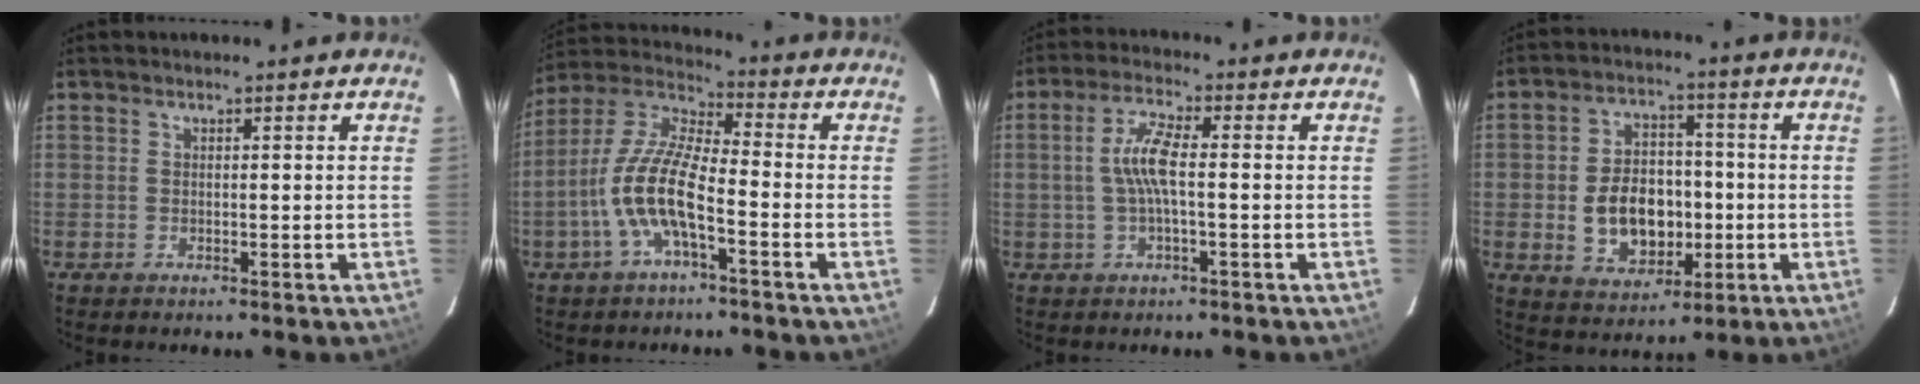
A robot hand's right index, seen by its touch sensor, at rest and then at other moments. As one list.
[{"total": 11.8, "force": [-4.4, 3.1, 10.5], "torque": [-0.226, 0.004, -0.089]}, {"total": 5.9, "force": [-0.3, 1.0, 5.8], "torque": [-0.117, 0.008, -0.005]}, {"total": 11.8, "force": [-1.9, 8.5, 8.0], "torque": [-0.162, 0.016, -0.012]}]